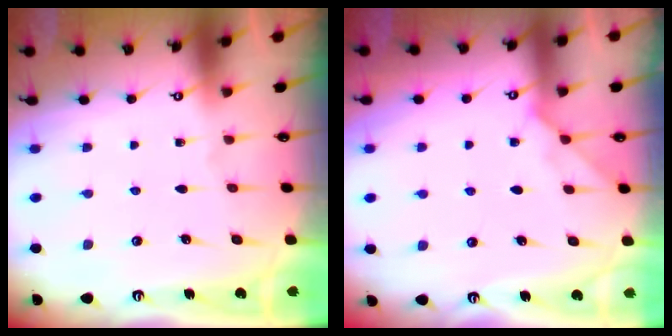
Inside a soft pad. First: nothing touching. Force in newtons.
{"total": 4.7, "press": 4.7, "slide": 0.7}